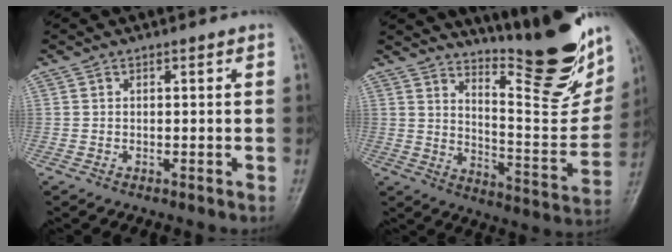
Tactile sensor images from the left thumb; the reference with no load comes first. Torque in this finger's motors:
{"motor_torque": [0.95, 0.68, 0.12, -0.58, 0.06]}